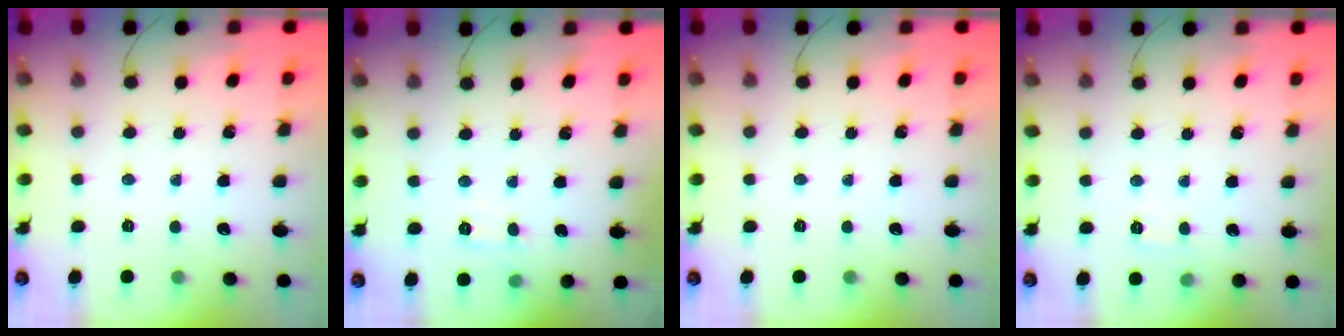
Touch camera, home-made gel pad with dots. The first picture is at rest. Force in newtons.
{"total": 5.0, "press": 4.8, "slide": 1.1}
{"total": 0.0}
{"total": 5.2, "press": 5.0, "slide": 1.3}